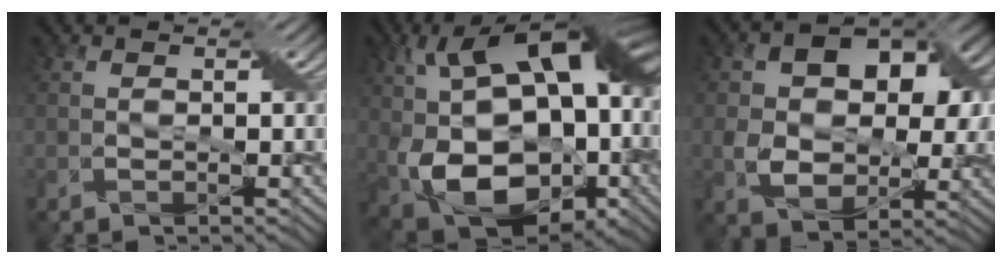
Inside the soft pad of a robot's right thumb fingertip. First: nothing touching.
{"total": 19.9, "force": [-0.5, 12.7, 15.3], "torque": [-0.275, -0.015, 0.004]}
{"total": 11.6, "force": [1.4, 8.4, 7.8], "torque": [-0.127, -0.004, 0.020]}